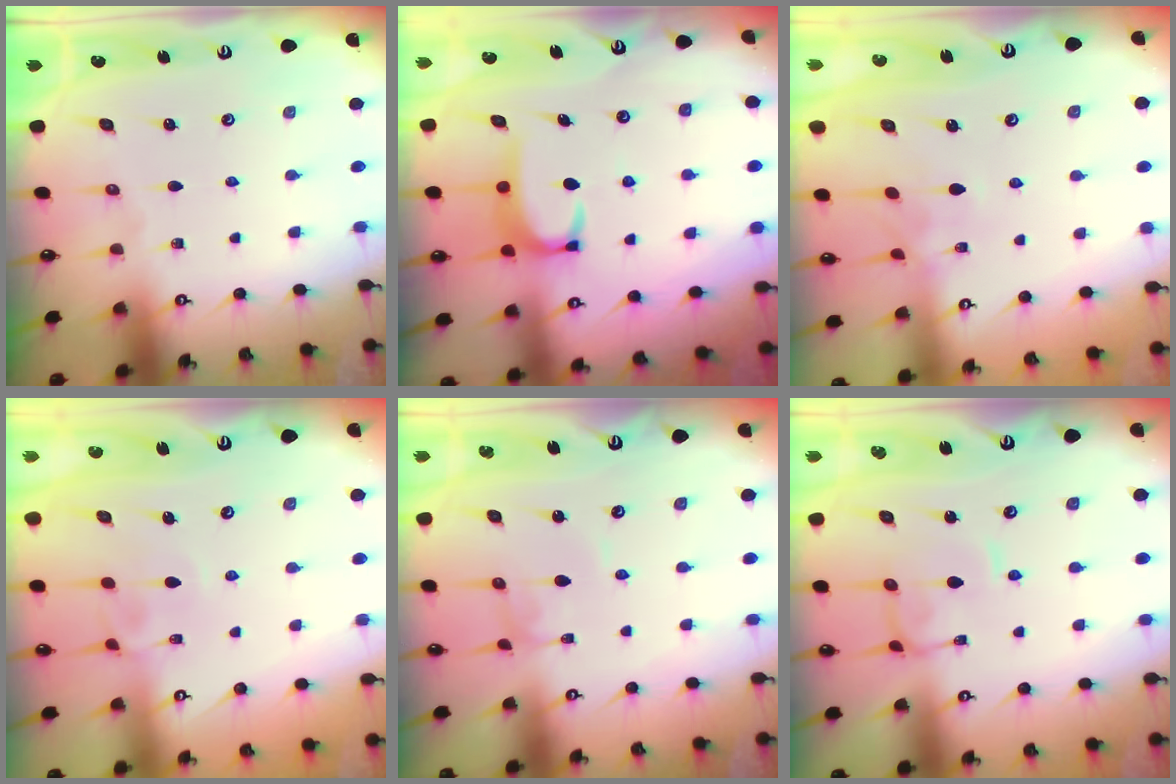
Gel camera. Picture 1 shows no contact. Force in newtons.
{"total": 3.6, "press": 3.6, "slide": 0.5}
{"total": 3.9, "press": 3.9, "slide": 0.4}
{"total": 1.3, "press": 1.0, "slide": 0.8}
{"total": 2.6, "press": 2.6, "slide": 0.0}
{"total": 1.3, "press": 1.2, "slide": 0.5}